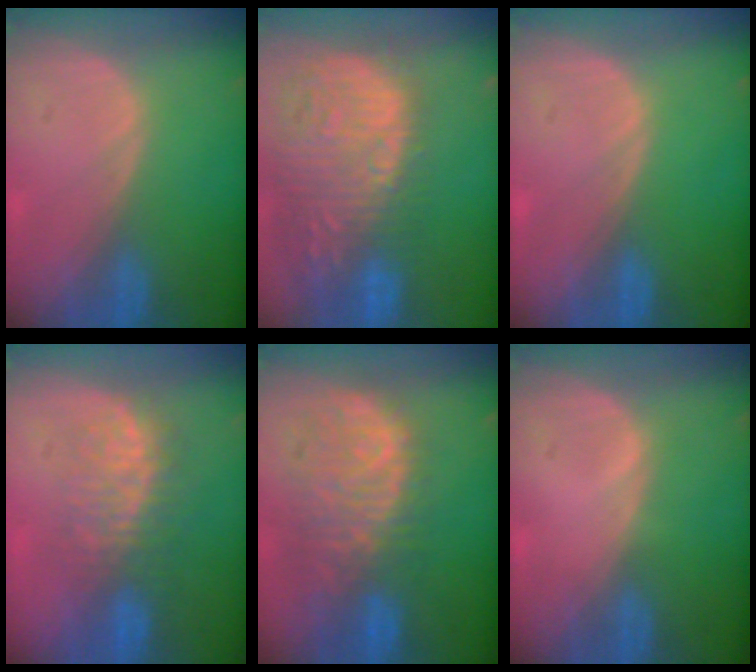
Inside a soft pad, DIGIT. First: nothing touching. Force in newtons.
{"total": 15.8, "press": 12.9, "slide": 9.1}
{"total": 0.0}
{"total": 7.8, "press": 7.5, "slide": 2.0}
{"total": 11.2, "press": 9.6, "slide": 5.8}
{"total": 0.5, "press": 0.1, "slide": 0.5}